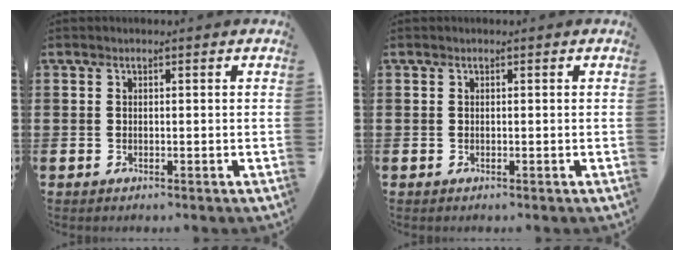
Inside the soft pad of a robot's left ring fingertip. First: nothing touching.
{"total": 0.0}